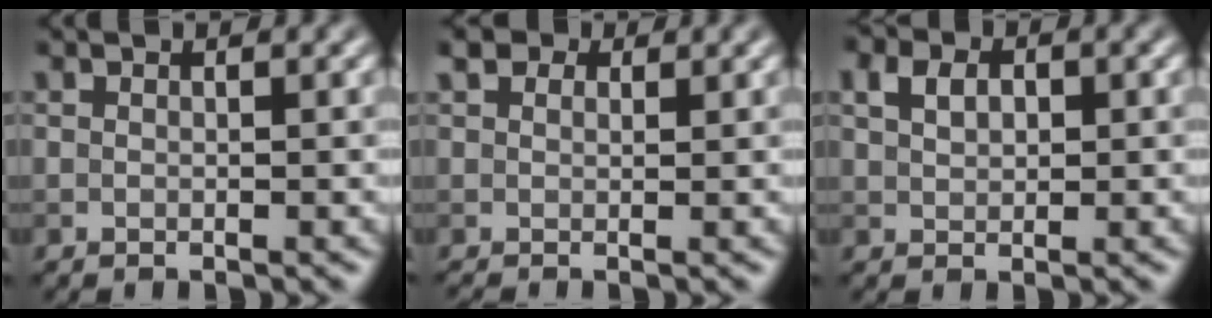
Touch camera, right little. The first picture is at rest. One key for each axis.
{"total": 1.9, "fx": 0.8, "fy": 1.3, "fz": 1.1, "tx": -0.022, "ty": 0.004, "tz": 0.010}
{"total": 2.5, "fx": 0.8, "fy": 1.8, "fz": 1.6, "tx": -0.033, "ty": 0.007, "tz": 0.011}